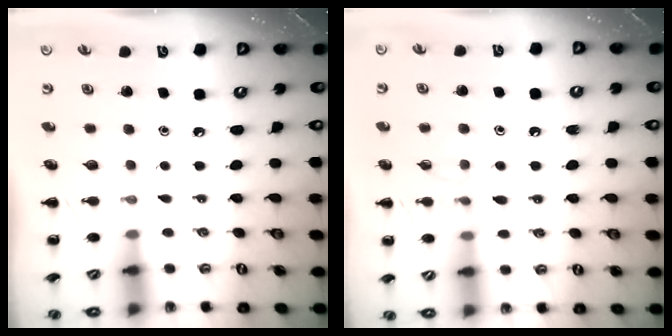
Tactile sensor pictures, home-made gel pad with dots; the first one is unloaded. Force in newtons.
{"total": 9.9, "press": 9.8, "slide": 1.1}